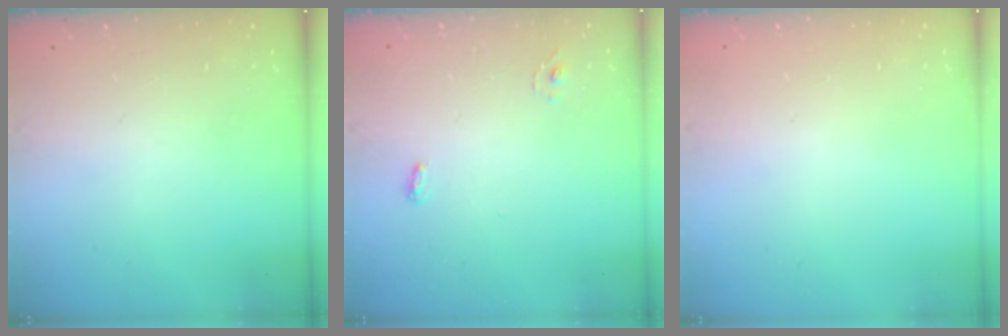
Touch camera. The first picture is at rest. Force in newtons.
{"total": 4.1, "press": 3.5, "slide": 2.2}
{"total": 0.9, "press": 0.9, "slide": 0.0}